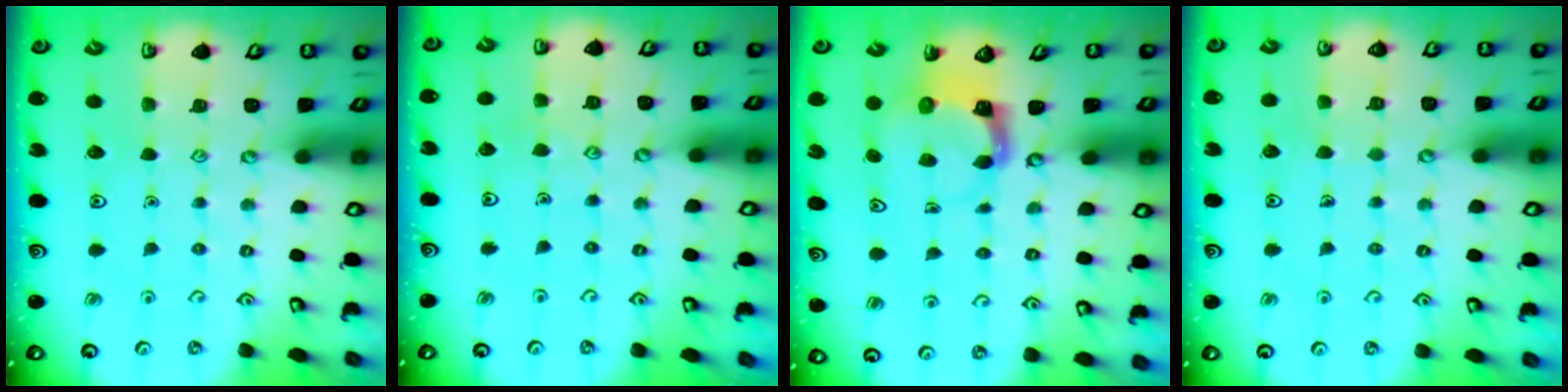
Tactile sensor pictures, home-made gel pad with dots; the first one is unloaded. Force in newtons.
{"total": 4.5, "press": 4.4, "slide": 0.4}
{"total": 3.7, "press": 3.7, "slide": 0.4}
{"total": 2.9, "press": 2.9, "slide": 0.2}